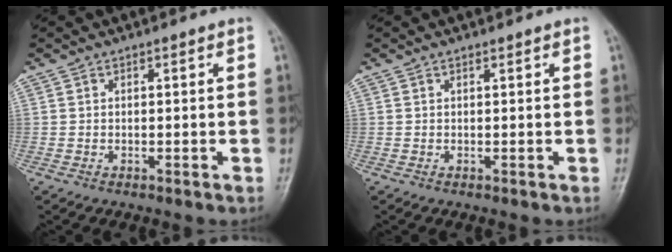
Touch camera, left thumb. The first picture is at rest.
{"total": 0.0}